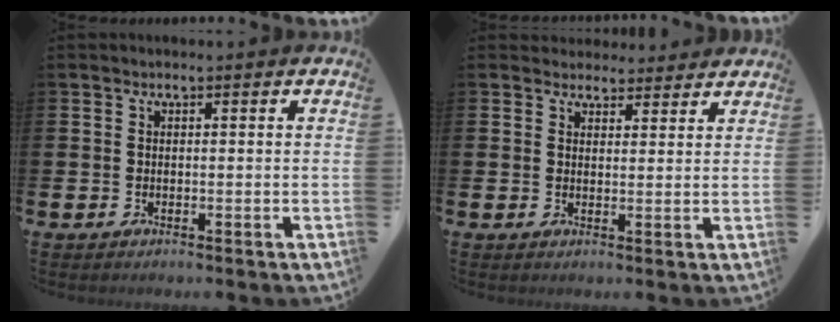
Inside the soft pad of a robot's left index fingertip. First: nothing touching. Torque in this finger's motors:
{"motor_torque": [1.06, -1.08, 0.28, 0.00]}